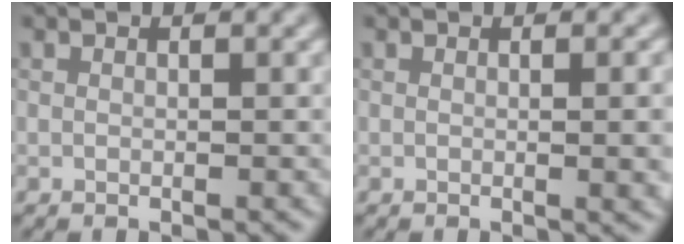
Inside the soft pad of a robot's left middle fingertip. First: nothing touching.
{"total": 3.2, "force": [0.3, 1.3, 2.9], "torque": [-0.017, 0.014, 0.004]}